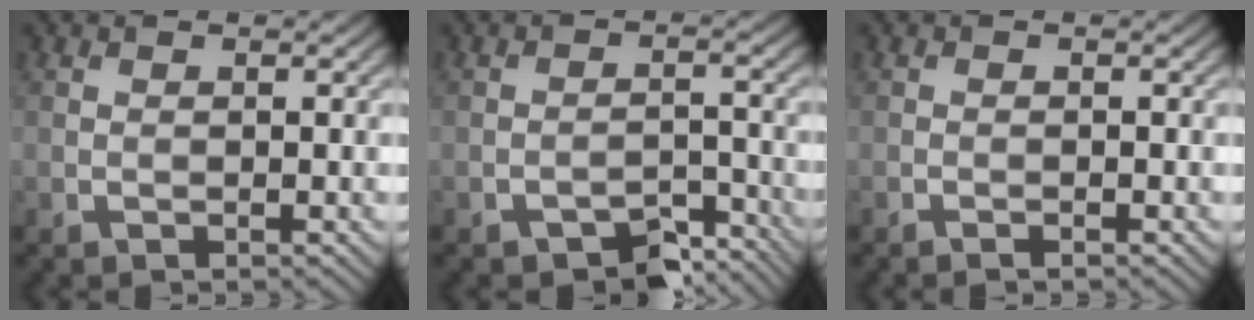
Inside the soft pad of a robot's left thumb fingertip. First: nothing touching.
{"total": 4.3, "force": [-3.5, 1.6, 1.8], "torque": [-0.024, 0.003, -0.051]}
{"total": 0.7, "force": [-0.6, 0.0, 0.4], "torque": [-0.008, 0.000, -0.012]}